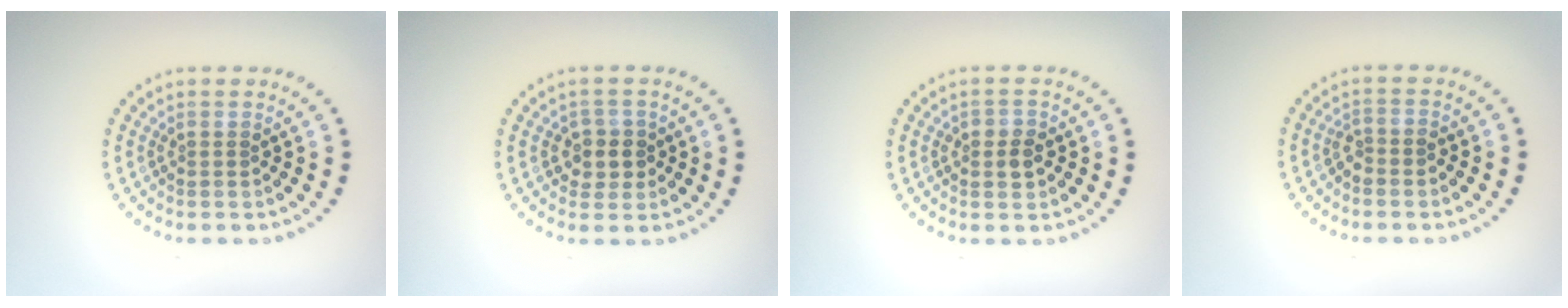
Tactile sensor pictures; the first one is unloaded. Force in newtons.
{"total": 2.3, "press": 2.1, "slide": 1.0}
{"total": 1.9, "press": 1.9, "slide": 0.3}
{"total": 1.3, "press": 1.1, "slide": 0.7}